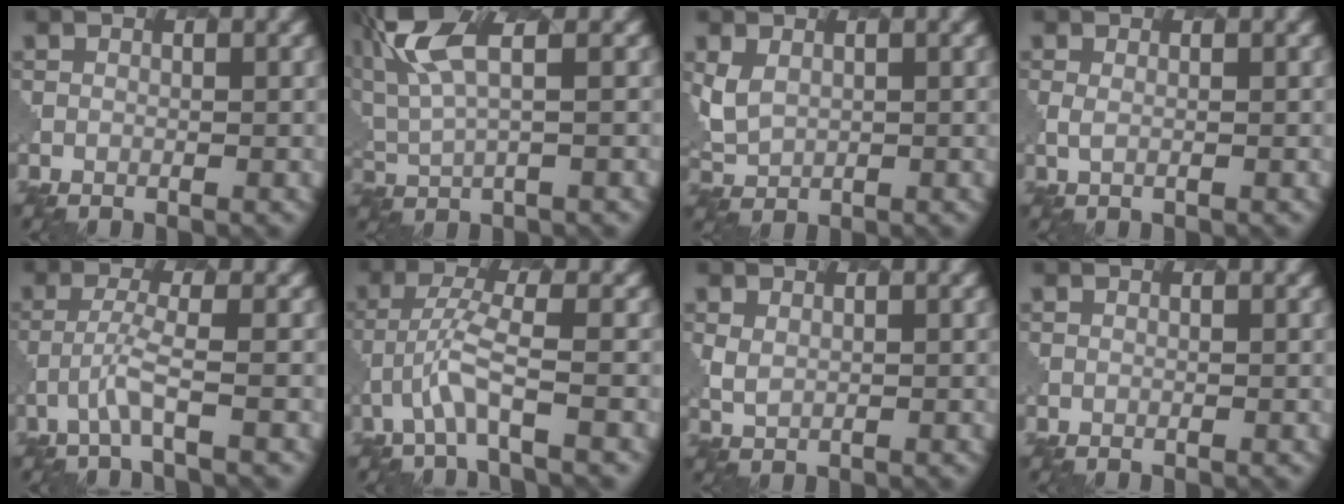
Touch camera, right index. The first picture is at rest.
{"total": 6.8, "force": [3.3, 2.0, 5.6], "torque": [-0.134, 0.010, 0.069]}
{"total": 2.5, "force": [1.1, 1.8, 1.3], "torque": [-0.039, -0.008, 0.027]}
{"total": 1.0, "force": [0.5, 0.3, 0.8], "torque": [-0.015, -0.003, 0.012]}
{"total": 2.2, "force": [-1.0, -0.1, 1.9], "torque": [-0.041, 0.006, -0.027]}
{"total": 2.9, "force": [-1.4, 0.1, 2.6], "torque": [-0.055, 0.010, -0.032]}
{"total": 1.3, "force": [0.8, 0.7, 0.7], "torque": [-0.020, -0.005, 0.022]}
{"total": 0.0}